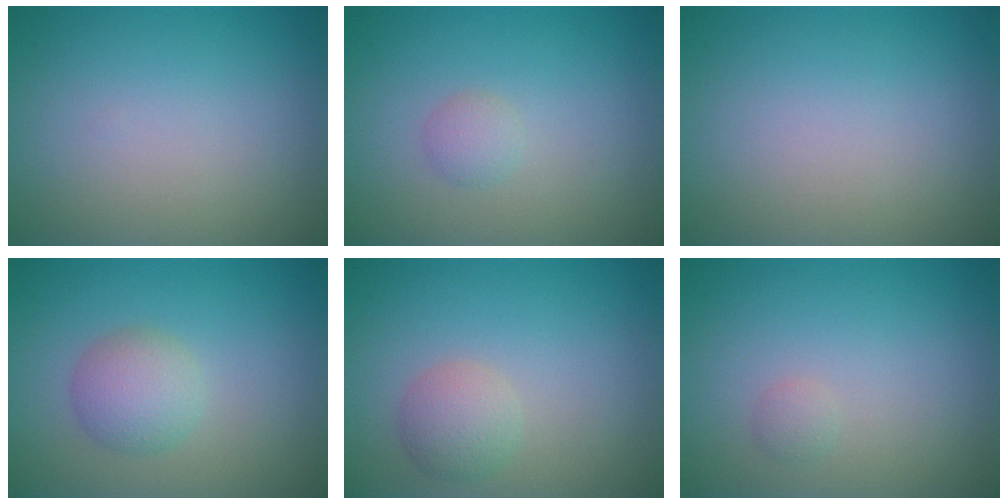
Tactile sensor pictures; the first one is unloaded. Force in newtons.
{"total": 1.1, "press": 1.1, "slide": 0.0}
{"total": 0.0}
{"total": 3.0, "press": 3.0, "slide": 0.1}
{"total": 2.4, "press": 2.4, "slide": 0.1}
{"total": 0.7, "press": 0.7, "slide": 0.0}